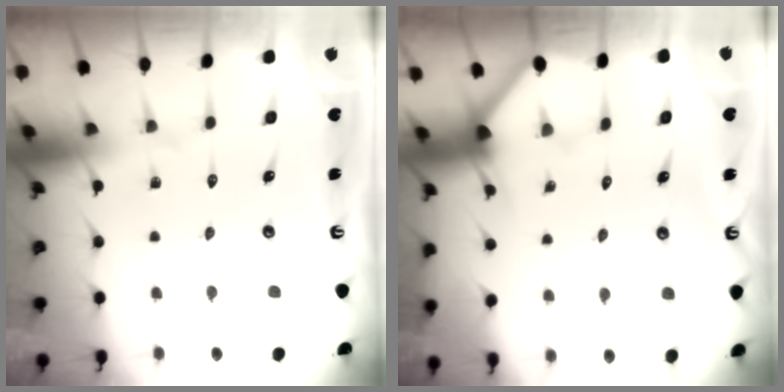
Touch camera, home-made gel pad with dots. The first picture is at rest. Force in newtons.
{"total": 2.9, "press": 2.9, "slide": 0.2}